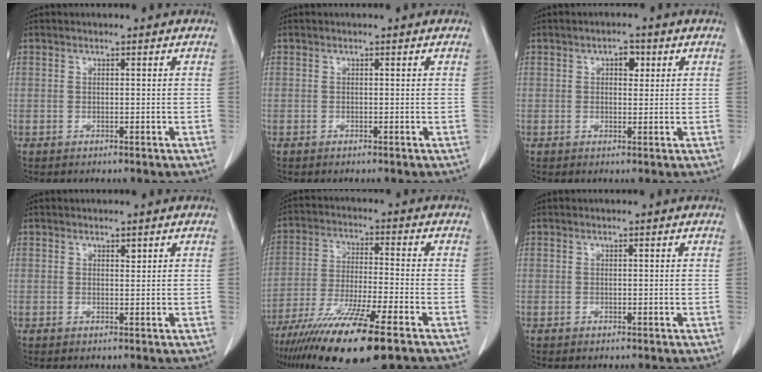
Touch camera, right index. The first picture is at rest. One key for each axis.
{"total": 0.0}
{"total": 2.5, "fx": 0.9, "fy": 1.4, "fz": 1.8, "tx": -0.025, "ty": 0.005, "tz": 0.012}
{"total": 0.6, "fx": 0.5, "fy": 0.2, "fz": 0.3, "tx": -0.007, "ty": -0.005, "tz": 0.006}
{"total": 16.3, "fx": -10.9, "fy": 1.0, "fz": 12.1, "tx": -0.220, "ty": -0.049, "tz": -0.191}
{"total": 0.0}